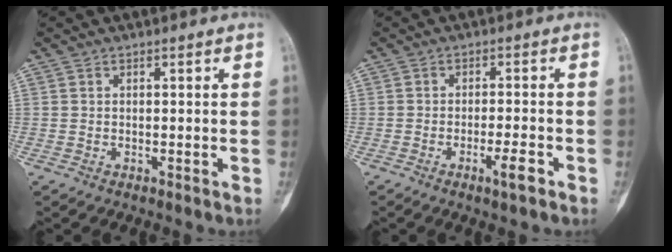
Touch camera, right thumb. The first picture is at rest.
{"total": 3.7, "force": [-2.1, 0.5, 3.1], "torque": [-0.055, 0.009, -0.035]}